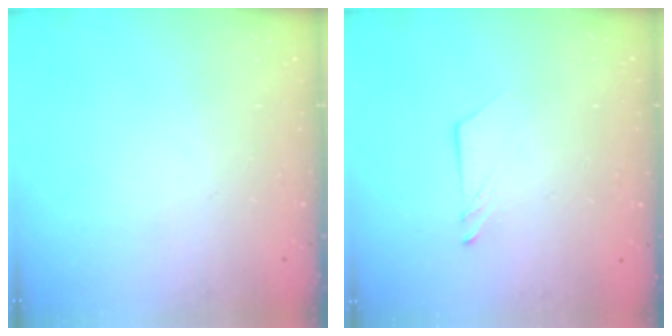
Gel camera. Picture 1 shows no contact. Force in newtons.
{"total": 1.2, "press": 1.2, "slide": 0.1}